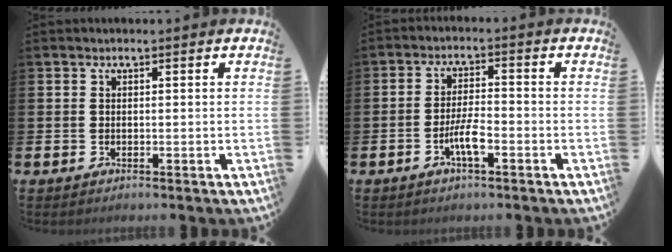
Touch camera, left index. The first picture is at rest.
{"total": 4.2, "force": [-1.8, 0.9, 3.6], "torque": [-0.076, 0.006, -0.035]}